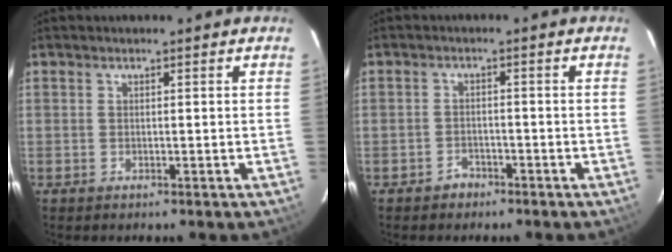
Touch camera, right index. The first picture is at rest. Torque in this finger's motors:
{"motor_torque": [0.05, 0.00, 0.00, 0.00]}